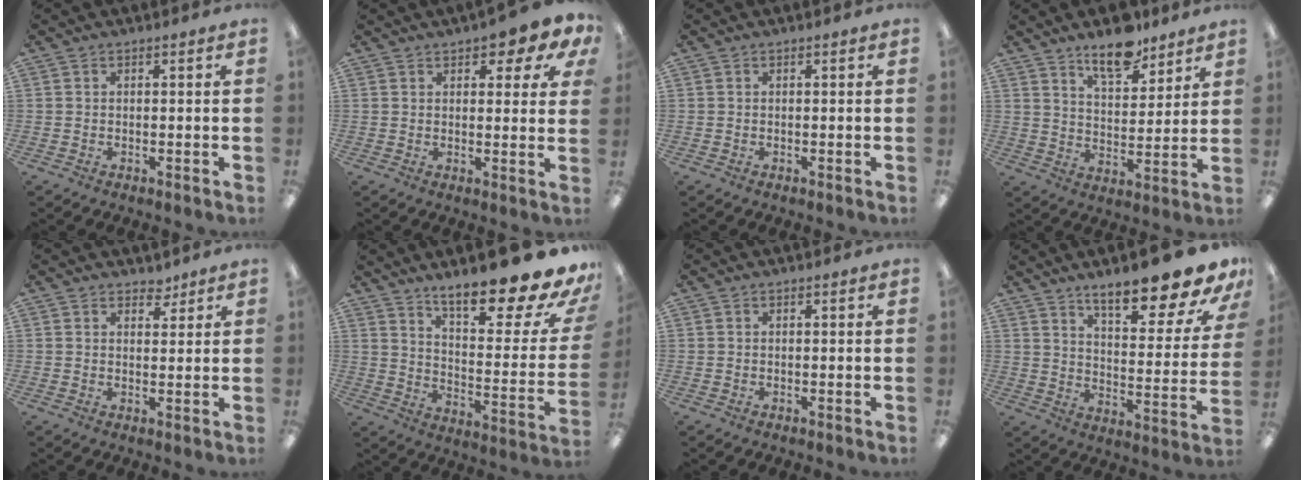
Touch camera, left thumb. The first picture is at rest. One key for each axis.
{"total": 5.8, "fx": 3.9, "fy": 2.3, "fz": 3.6, "tx": -0.047, "ty": -0.016, "tz": 0.065}
{"total": 0.0}
{"total": 11.4, "fx": 8.9, "fy": 4.4, "fz": 5.5, "tx": -0.065, "ty": -0.056, "tz": 0.153}
{"total": 3.2, "fx": 2.7, "fy": 1.5, "fz": 0.6, "tx": 0.008, "ty": -0.017, "tz": 0.046}
{"total": 20.6, "fx": 16.4, "fy": 4.9, "fz": 11.5, "tx": -0.151, "ty": -0.132, "tz": 0.267}
{"total": 0.0}
{"total": 17.5, "fx": 13.9, "fy": 4.2, "fz": 9.8, "tx": -0.138, "ty": -0.101, "tz": 0.228}